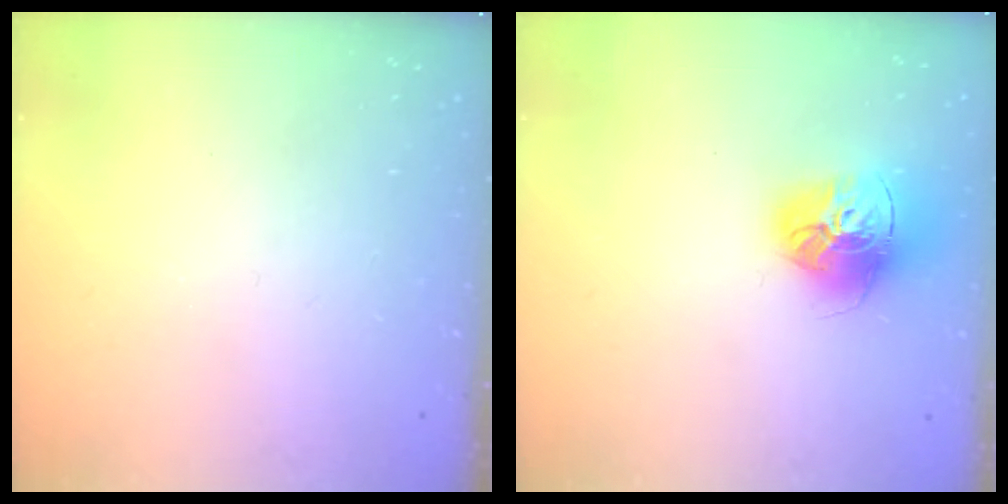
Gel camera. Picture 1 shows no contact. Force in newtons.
{"total": 15.9, "press": 15.8, "slide": 1.4}